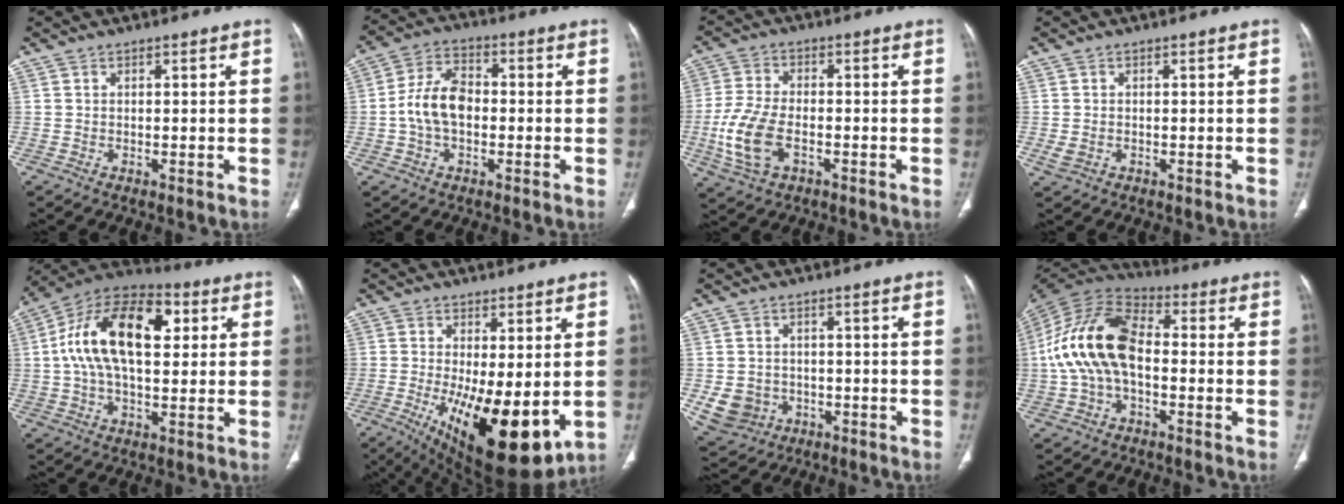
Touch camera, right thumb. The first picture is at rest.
{"total": 9.3, "force": [-1.0, 6.0, 7.1], "torque": [-0.131, 0.026, -0.028]}
{"total": 10.6, "force": [-3.0, 6.1, 8.2], "torque": [-0.183, 0.008, -0.056]}
{"total": 2.0, "force": [-0.4, 1.6, 1.2], "torque": [-0.029, 0.001, -0.003]}
{"total": 19.6, "force": [3.8, 10.6, 16.0], "torque": [-0.267, 0.025, 0.055]}
{"total": 18.1, "force": [-3.8, 6.9, 16.3], "torque": [-0.243, -0.035, -0.035]}
{"total": 7.4, "force": [-1.9, 6.6, 2.7], "torque": [-0.043, 0.012, -0.016]}
{"total": 16.7, "force": [-1.1, 10.0, 13.3], "torque": [-0.262, 0.039, -0.030]}